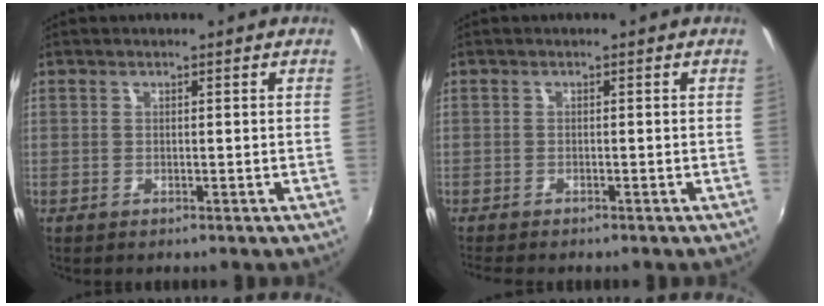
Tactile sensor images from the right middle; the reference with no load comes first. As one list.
[{"total": 3.6, "force": [-3.1, 0.8, 1.6], "torque": [-0.038, -0.018, -0.056]}]